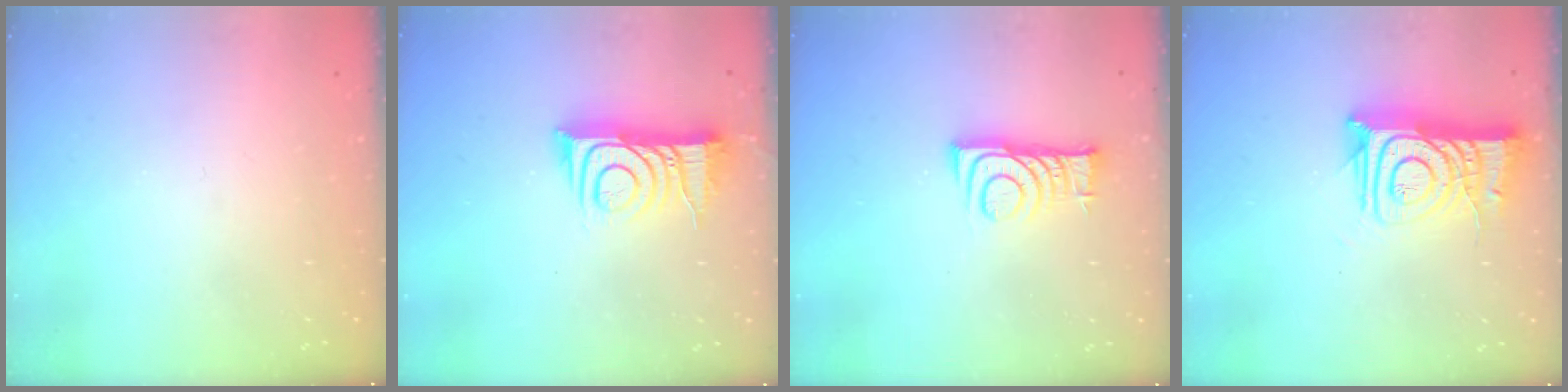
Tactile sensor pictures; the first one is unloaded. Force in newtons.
{"total": 11.2, "press": 11.2, "slide": 0.1}
{"total": 8.9, "press": 8.9, "slide": 0.1}
{"total": 15.9, "press": 15.9, "slide": 1.7}